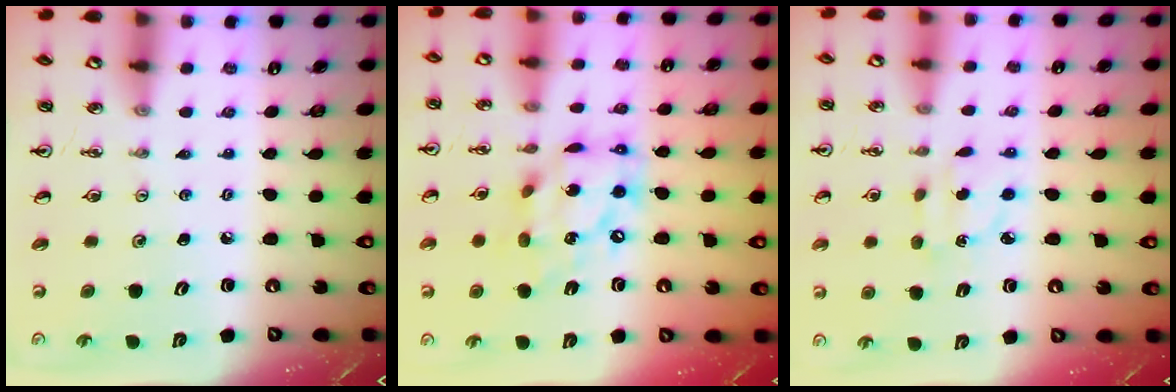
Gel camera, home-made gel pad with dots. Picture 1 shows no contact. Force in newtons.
{"total": 14.8, "press": 14.7, "slide": 1.7}
{"total": 3.9, "press": 3.9, "slide": 0.4}